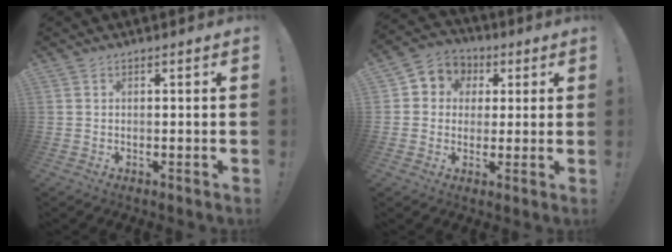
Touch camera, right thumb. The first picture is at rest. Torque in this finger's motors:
{"motor_torque": [-0.40, 0.45, 0.02, -0.02, 0.00]}